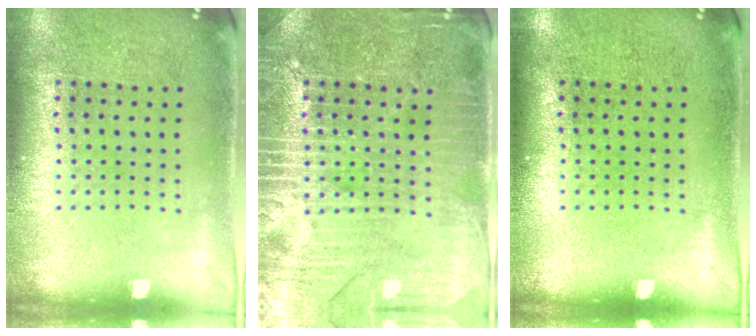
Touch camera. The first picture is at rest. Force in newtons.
{"total": 4.3, "press": 4.2, "slide": 1.0}
{"total": 0.0}